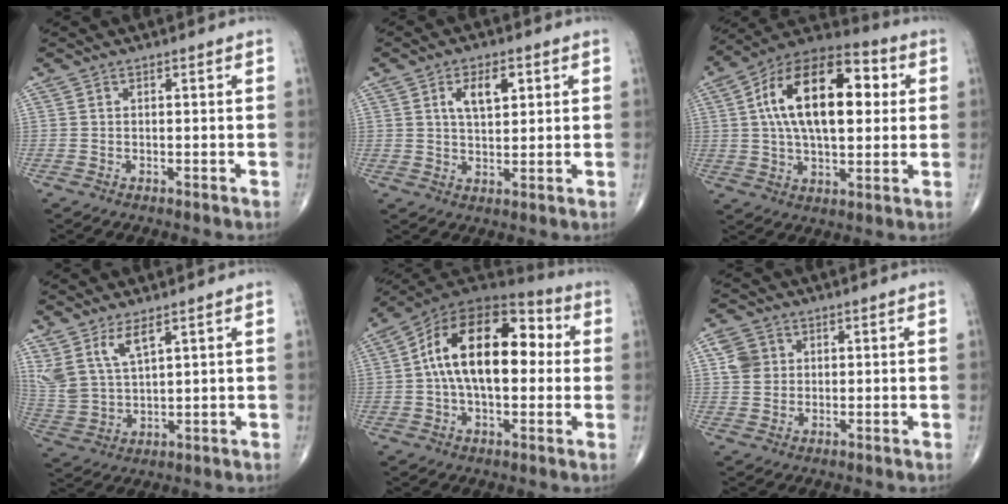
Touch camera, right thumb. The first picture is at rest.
{"total": 6.5, "force": [2.3, 3.3, 5.1], "torque": [-0.076, -0.008, 0.042]}
{"total": 21.9, "force": [4.1, 11.3, 18.3], "torque": [-0.289, 0.021, 0.058]}
{"total": 9.0, "force": [5.4, 3.6, 6.1], "torque": [-0.129, -0.024, 0.124]}
{"total": 20.7, "force": [2.1, 11.4, 17.2], "torque": [-0.268, 0.038, 0.023]}
{"total": 4.7, "force": [1.3, 4.1, 1.9], "torque": [-0.019, 0.000, 0.024]}